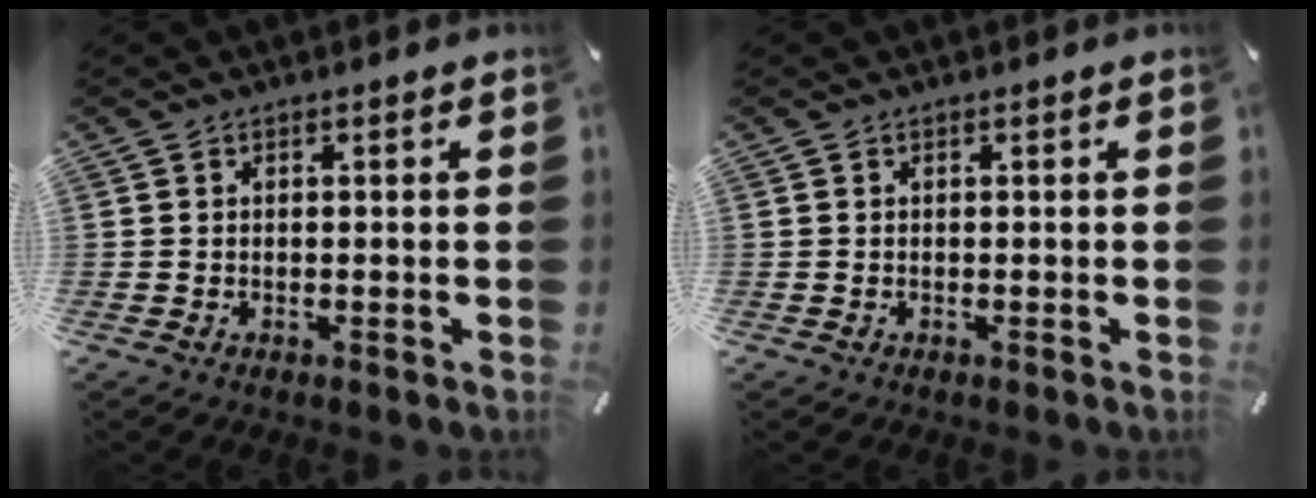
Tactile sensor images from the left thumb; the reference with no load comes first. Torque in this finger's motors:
{"motor_torque": [-0.03, 0.10, -0.16, -0.21, 0.00]}